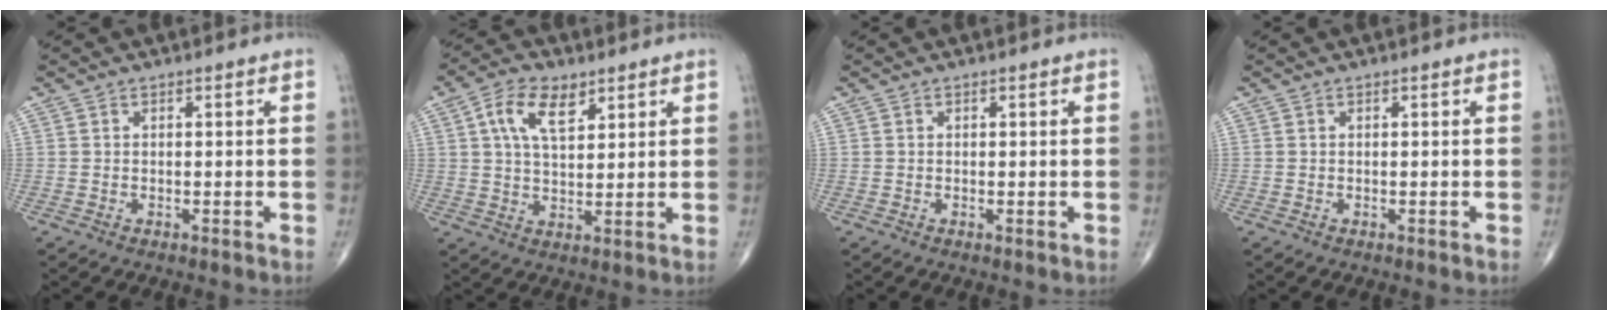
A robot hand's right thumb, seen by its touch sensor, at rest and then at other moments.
{"total": 8.8, "force": [4.0, 4.6, 6.3], "torque": [-0.104, -0.008, 0.072]}
{"total": 0.0}
{"total": 0.0}